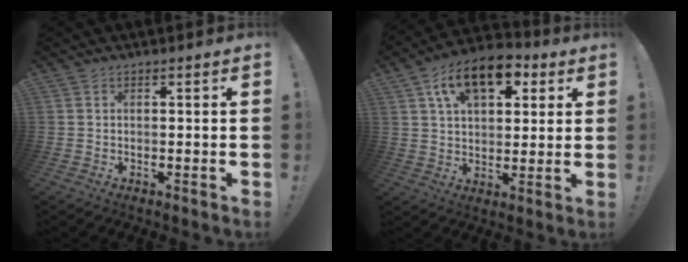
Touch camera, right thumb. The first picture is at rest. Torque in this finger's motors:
{"motor_torque": [1.94, 2.04, 0.95, 0.04, 0.09]}